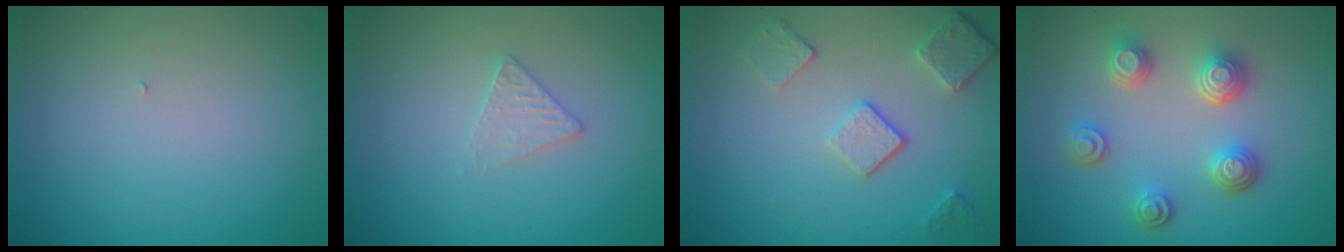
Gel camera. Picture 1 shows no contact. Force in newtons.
{"total": 1.6, "press": 1.6, "slide": 0.2}
{"total": 3.7, "press": 3.0, "slide": 2.3}
{"total": 4.4, "press": 3.5, "slide": 2.7}